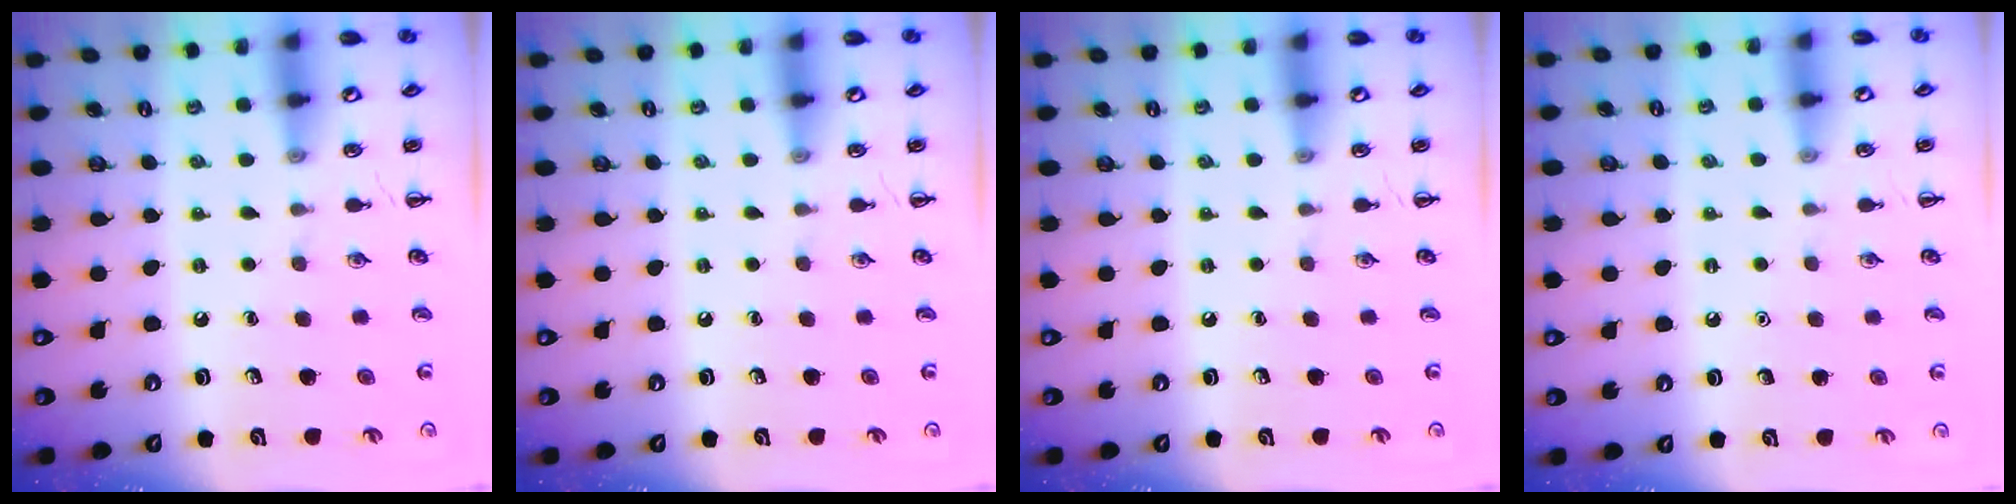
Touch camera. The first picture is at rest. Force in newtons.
{"total": 0.0}
{"total": 0.0}
{"total": 1.6, "press": 1.6, "slide": 0.1}